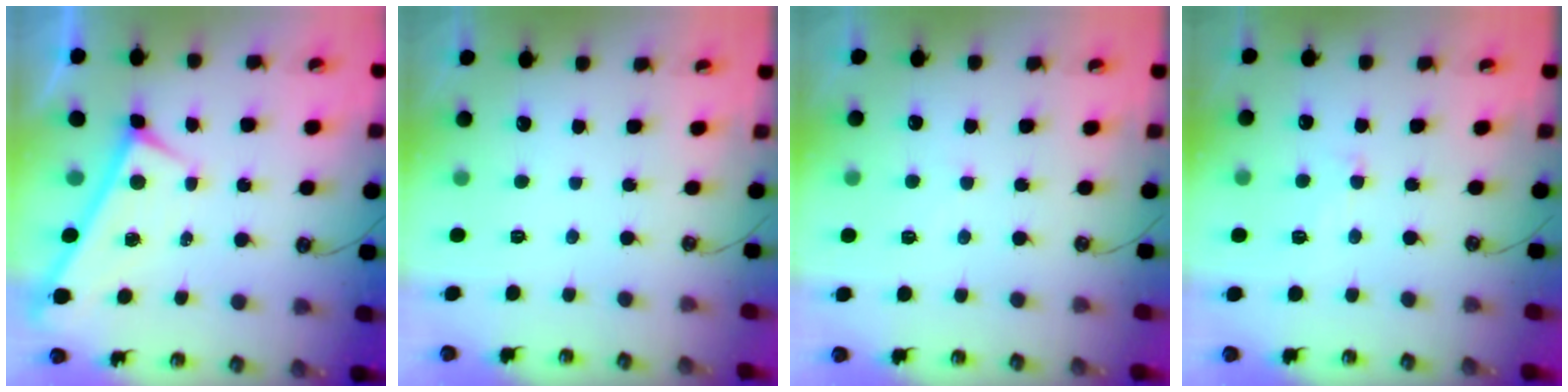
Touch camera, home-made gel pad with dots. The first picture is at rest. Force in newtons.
{"total": 0.0}
{"total": 2.0, "press": 2.0, "slide": 0.4}
{"total": 2.4, "press": 2.4, "slide": 0.6}